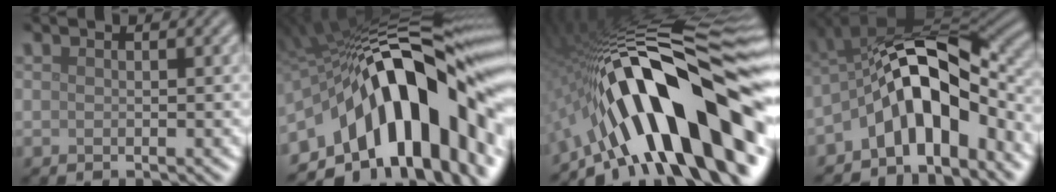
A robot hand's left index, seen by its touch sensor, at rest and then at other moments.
{"total": 18.4, "force": [-4.5, 8.7, 15.5], "torque": [-0.214, 0.036, -0.093]}
{"total": 17.4, "force": [-5.5, 5.1, 15.7], "torque": [-0.203, 0.041, -0.100]}
{"total": 10.2, "force": [-3.4, 4.9, 8.3], "torque": [-0.132, 0.018, -0.068]}